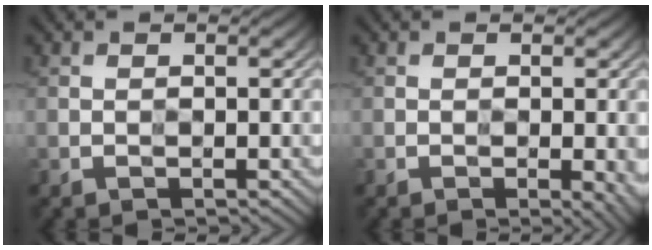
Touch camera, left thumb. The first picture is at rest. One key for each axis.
{"total": 4.6, "fx": -1.5, "fy": 1.8, "fz": 4.0, "tx": -0.038, "ty": -0.011, "tz": -0.008}